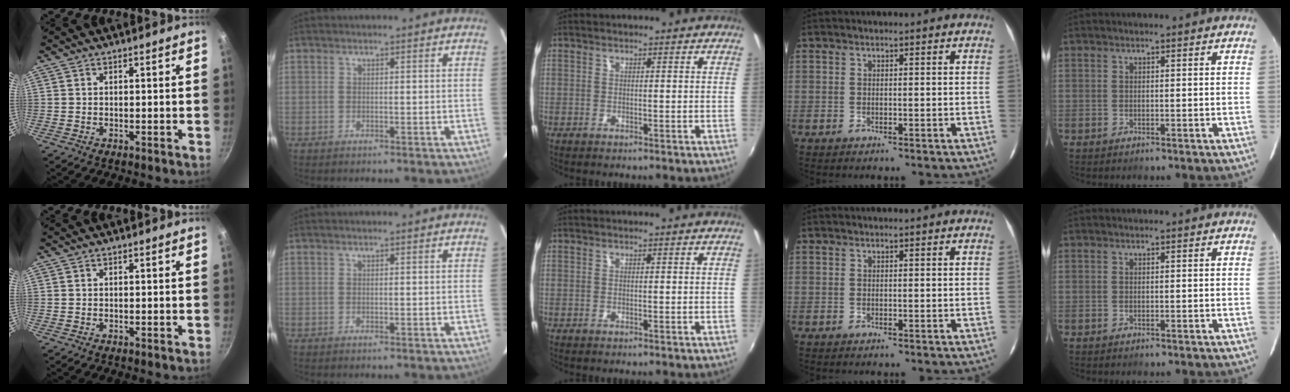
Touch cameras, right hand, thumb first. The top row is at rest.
{}